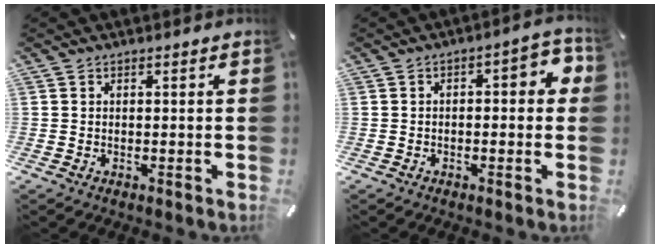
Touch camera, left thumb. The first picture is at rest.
{"total": 4.1, "force": [-1.4, 1.8, 3.5], "torque": [-0.052, 0.014, -0.028]}